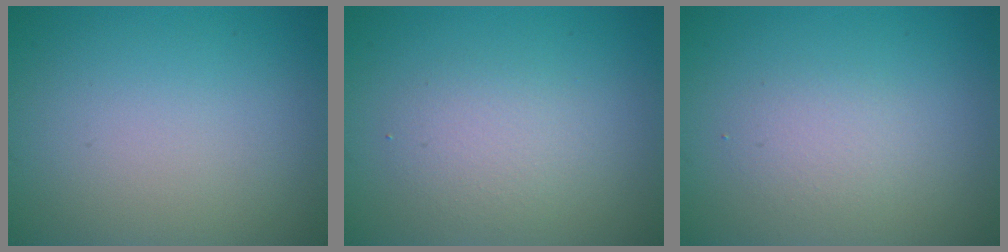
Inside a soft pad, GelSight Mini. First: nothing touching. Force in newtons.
{"total": 2.3, "press": 2.3, "slide": 0.1}
{"total": 1.7, "press": 1.7, "slide": 0.2}